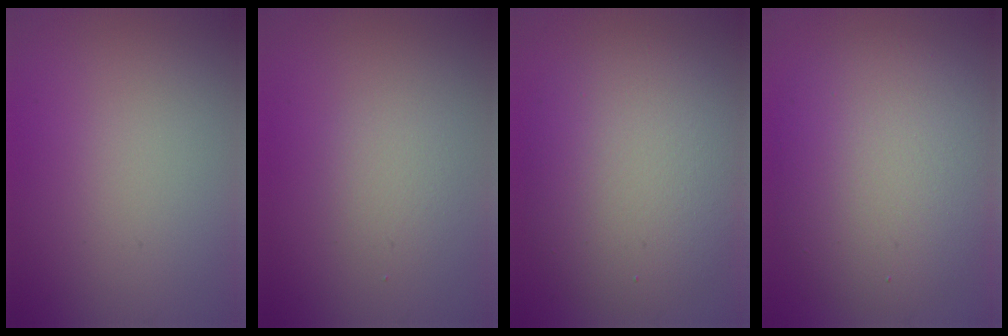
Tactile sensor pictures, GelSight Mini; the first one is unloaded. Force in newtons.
{"total": 1.6, "press": 1.6, "slide": 0.0}
{"total": 7.5, "press": 7.5, "slide": 0.8}
{"total": 8.7, "press": 8.6, "slide": 0.8}